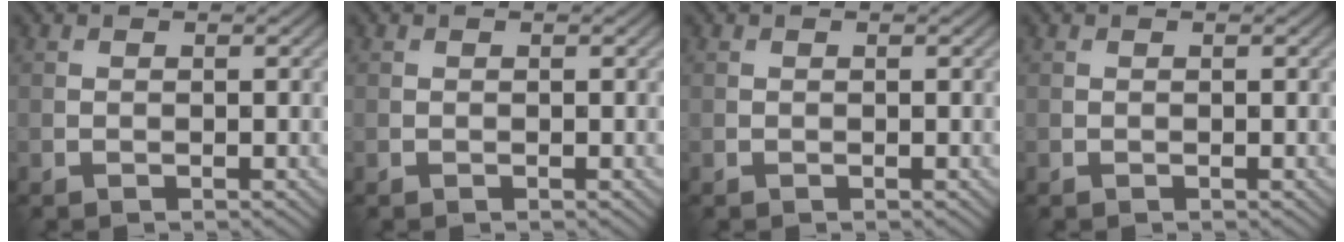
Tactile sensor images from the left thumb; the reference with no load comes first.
{"total": 0.0}
{"total": 0.0}
{"total": 0.0}